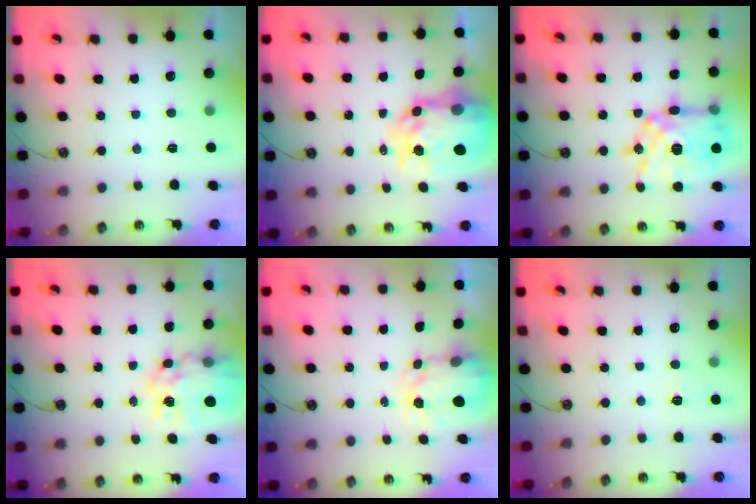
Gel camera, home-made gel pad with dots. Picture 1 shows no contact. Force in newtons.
{"total": 11.8, "press": 11.7, "slide": 1.0}
{"total": 18.4, "press": 18.3, "slide": 2.2}
{"total": 13.2, "press": 13.2, "slide": 1.2}
{"total": 3.4, "press": 3.3, "slide": 0.5}
{"total": 2.7, "press": 2.7, "slide": 0.4}